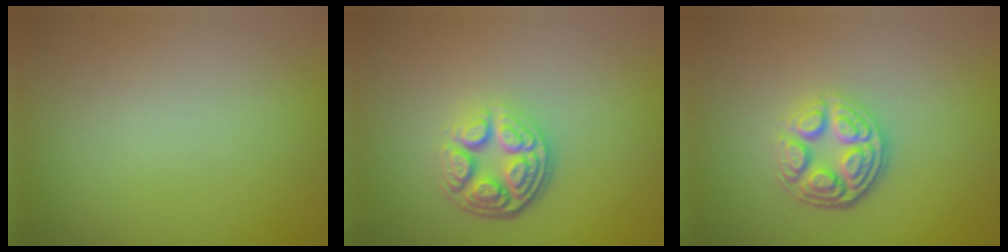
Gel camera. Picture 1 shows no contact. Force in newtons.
{"total": 5.0, "press": 3.5, "slide": 3.6}
{"total": 4.5, "press": 3.3, "slide": 3.0}